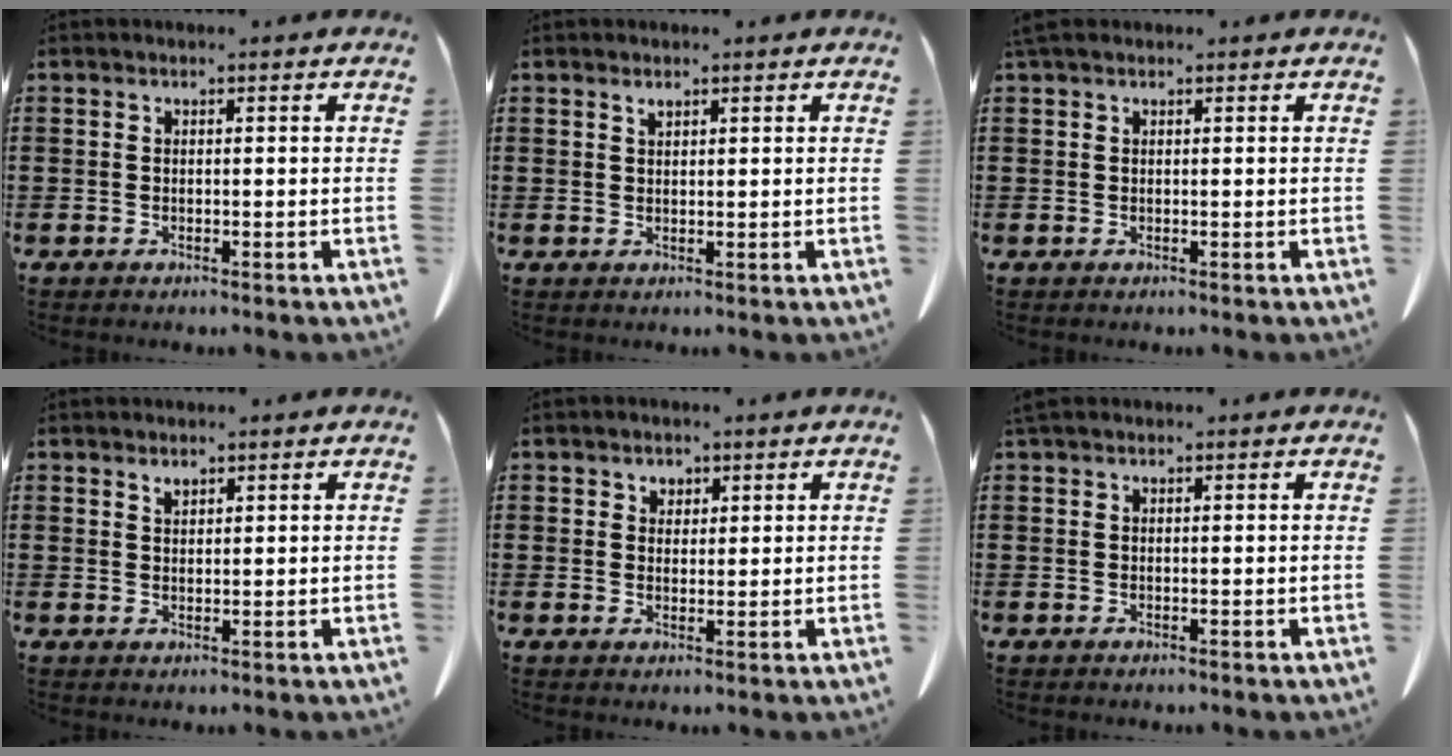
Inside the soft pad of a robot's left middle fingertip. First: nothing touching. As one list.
[{"total": 1.0, "force": [0.8, 0.2, 0.6], "torque": [-0.014, -0.001, 0.016]}, {"total": 1.1, "force": [0.7, 0.5, 0.6], "torque": [-0.016, 0.003, 0.014]}, {"total": 1.4, "force": [1.3, 0.4, 0.4], "torque": [-0.010, -0.001, 0.026]}, {"total": 1.8, "force": [1.4, 1.1, 0.2], "torque": [0.000, 0.002, 0.026]}, {"total": 0.6, "force": [0.5, 0.2, 0.3], "torque": [-0.009, 0.002, 0.009]}]